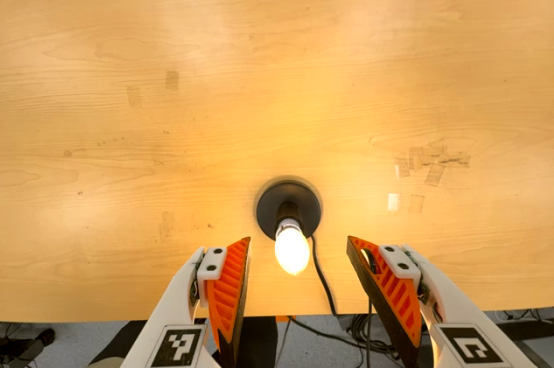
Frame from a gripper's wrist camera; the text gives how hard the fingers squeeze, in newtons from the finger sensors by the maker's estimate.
{"total": 0.0}